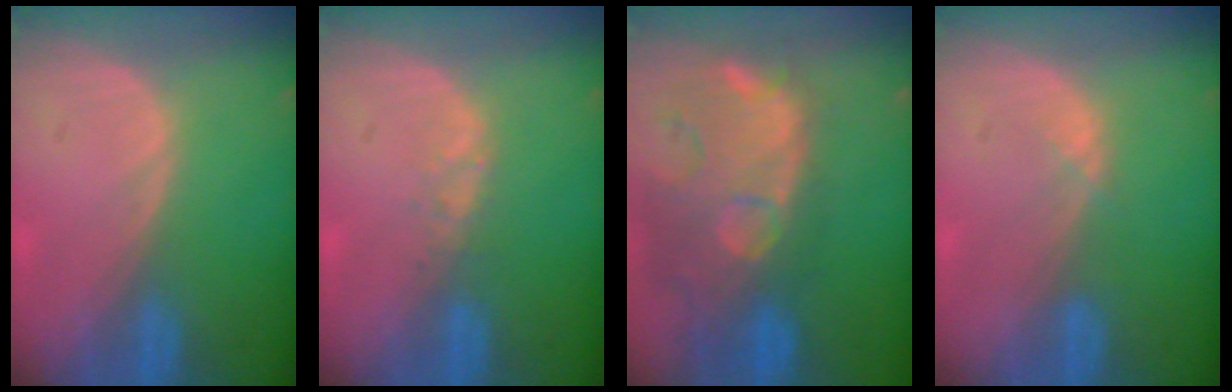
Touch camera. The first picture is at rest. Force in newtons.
{"total": 1.4, "press": 1.4, "slide": 0.2}
{"total": 14.0, "press": 11.5, "slide": 8.1}
{"total": 0.9, "press": 0.9, "slide": 0.3}